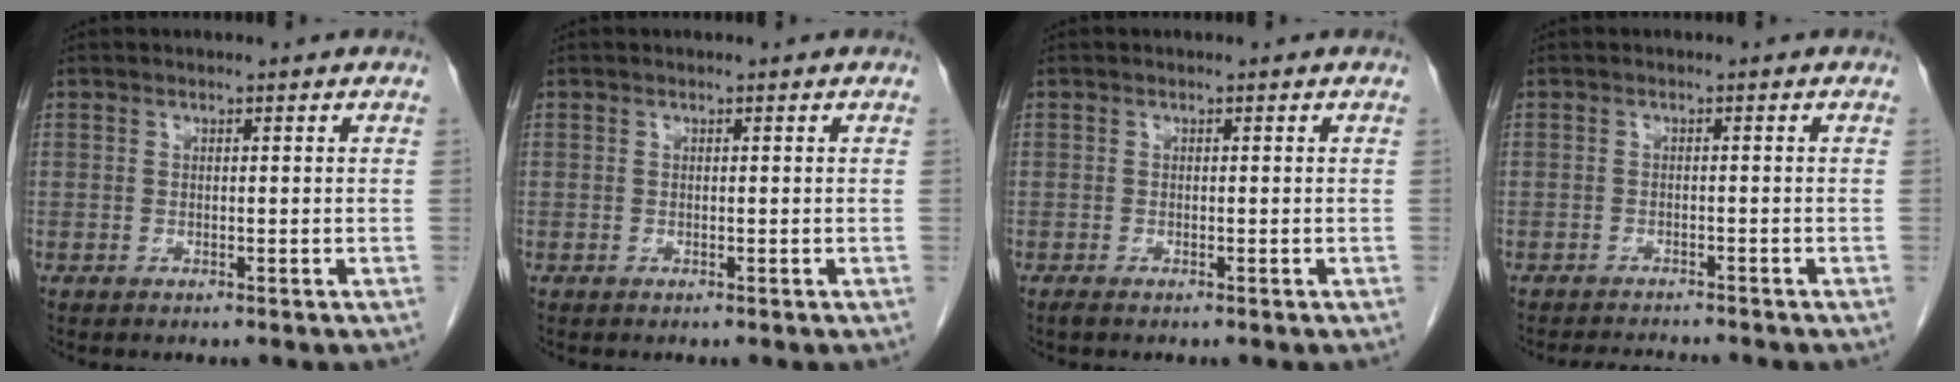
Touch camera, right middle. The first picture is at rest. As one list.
[{"total": 0.0}, {"total": 0.6, "force": [-0.5, 0.1, 0.3], "torque": [-0.012, -0.003, -0.008]}, {"total": 3.2, "force": [-3.2, -0.1, 0.4], "torque": [-0.009, -0.015, -0.049]}]